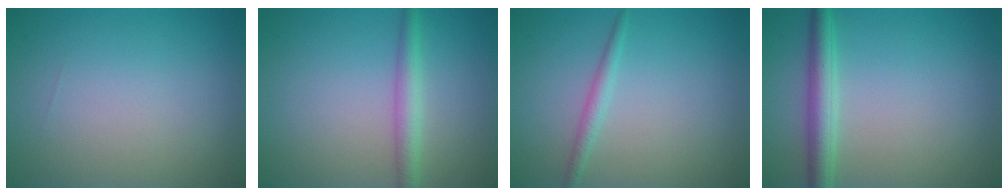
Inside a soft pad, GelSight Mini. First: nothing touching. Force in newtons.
{"total": 2.4, "press": 2.4, "slide": 0.0}
{"total": 1.4, "press": 1.4, "slide": 0.1}
{"total": 3.2, "press": 3.2, "slide": 0.2}